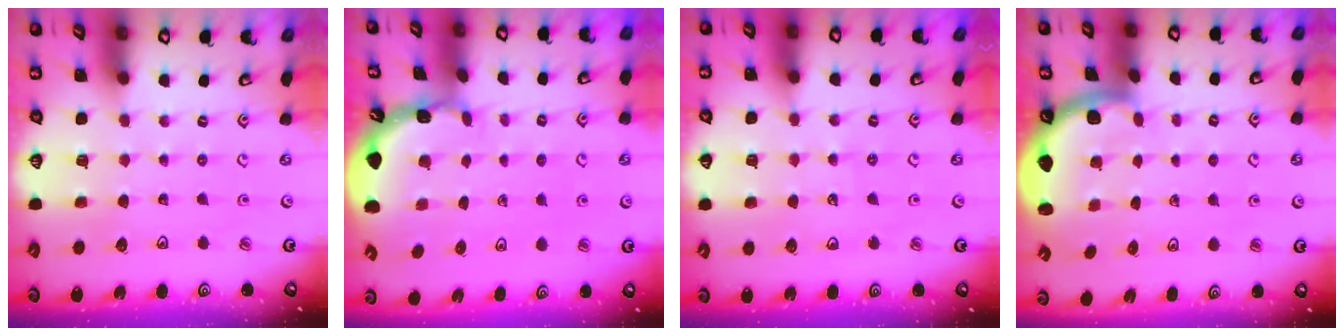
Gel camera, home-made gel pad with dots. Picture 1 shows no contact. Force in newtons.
{"total": 1.6, "press": 1.6, "slide": 0.1}
{"total": 5.0, "press": 4.6, "slide": 1.9}
{"total": 1.8, "press": 1.8, "slide": 0.3}